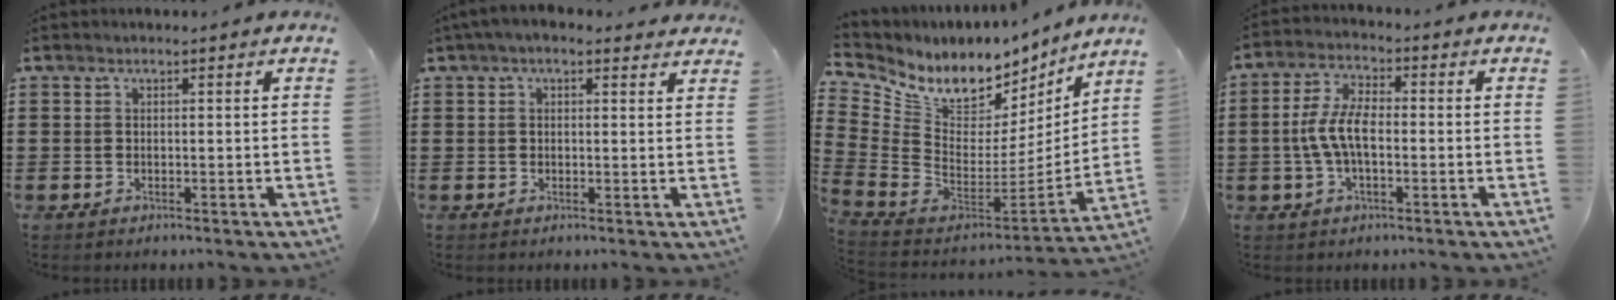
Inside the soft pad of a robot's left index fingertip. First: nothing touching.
{"total": 2.6, "force": [1.8, 1.1, 1.5], "torque": [-0.035, 0.005, 0.032]}
{"total": 8.2, "force": [6.0, 4.2, 3.6], "torque": [-0.101, -0.058, 0.106]}
{"total": 6.6, "force": [-0.9, 2.9, 5.9], "torque": [-0.140, -0.002, -0.026]}